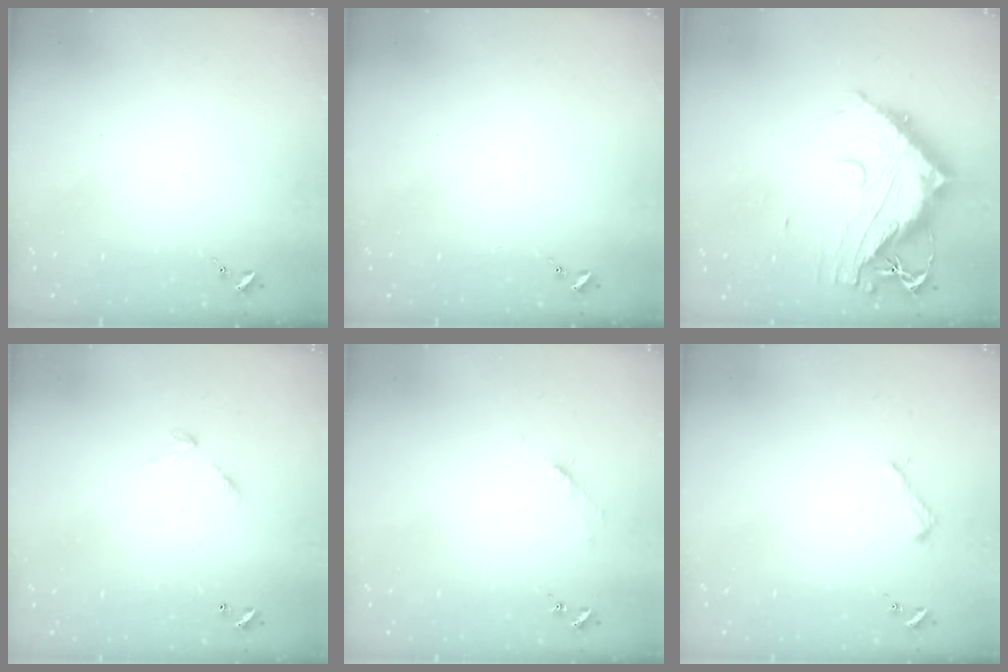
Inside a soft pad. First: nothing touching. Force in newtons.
{"total": 0.0}
{"total": 16.4, "press": 16.3, "slide": 1.5}
{"total": 6.0, "press": 6.0, "slide": 0.5}
{"total": 2.7, "press": 2.7, "slide": 0.4}
{"total": 2.6, "press": 2.6, "slide": 0.3}